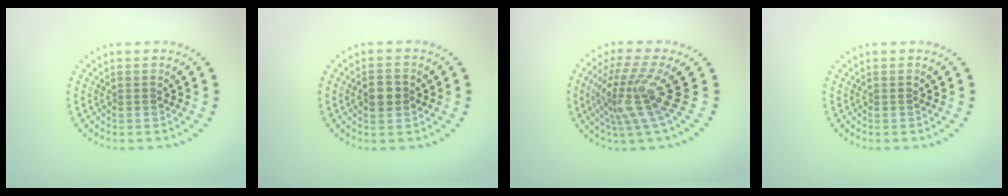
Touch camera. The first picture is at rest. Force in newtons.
{"total": 2.7, "press": 2.7, "slide": 0.1}
{"total": 4.7, "press": 3.1, "slide": 3.6}
{"total": 0.0}